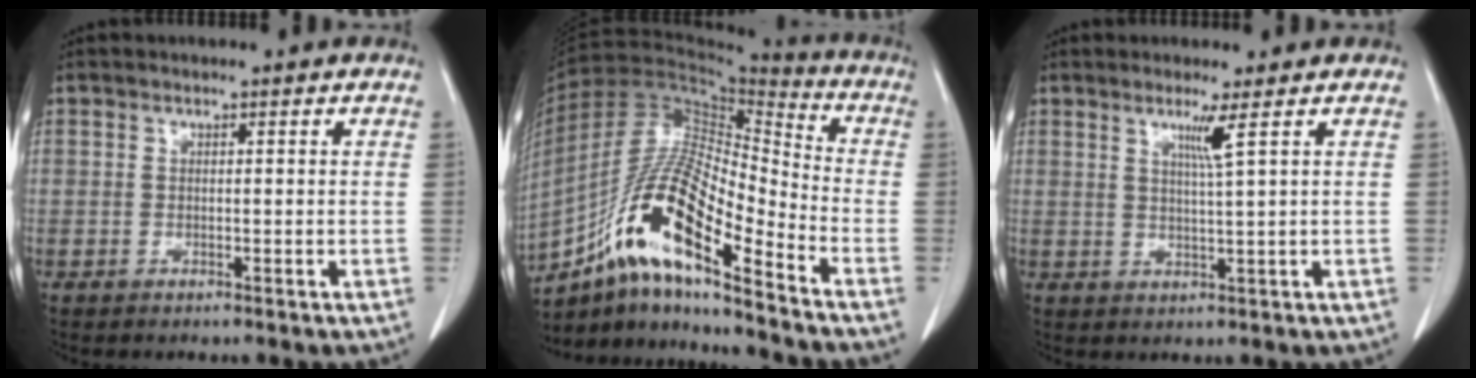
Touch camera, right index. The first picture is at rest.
{"total": 17.2, "force": [-10.3, 2.7, 13.5], "torque": [-0.253, 0.010, -0.180]}
{"total": 3.0, "force": [1.5, -1.1, 2.4], "torque": [-0.046, -0.011, 0.032]}